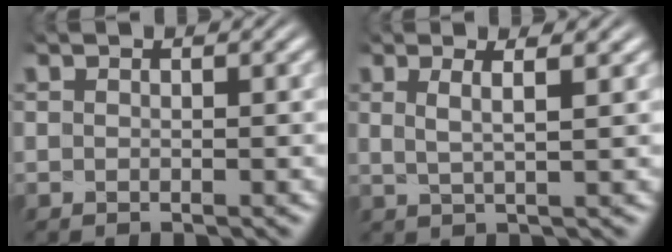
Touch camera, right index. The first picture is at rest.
{"total": 2.5, "force": [0.6, 1.0, 2.3], "torque": [-0.048, -0.004, 0.011]}